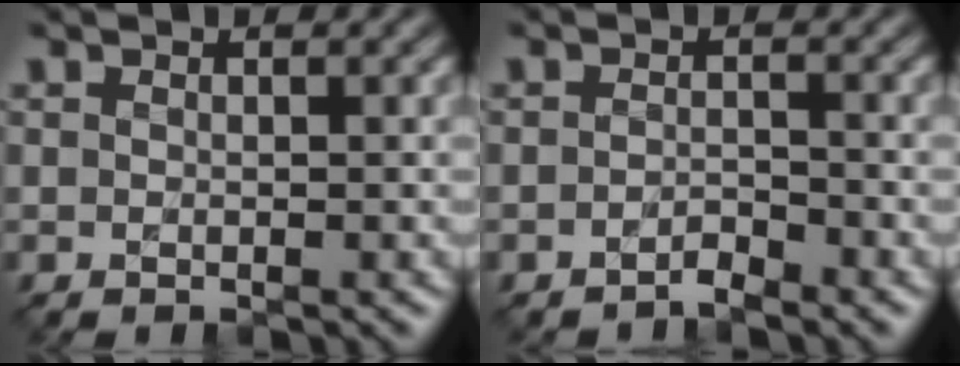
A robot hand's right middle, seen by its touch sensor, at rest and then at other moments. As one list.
[{"total": 1.3, "force": [-1.2, 0.2, 0.5], "torque": [-0.009, 0.005, -0.023]}]